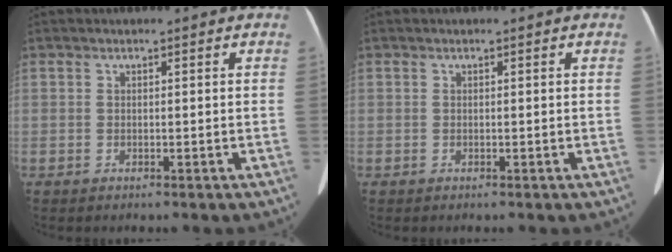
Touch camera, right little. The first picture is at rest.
{"total": 0.0}